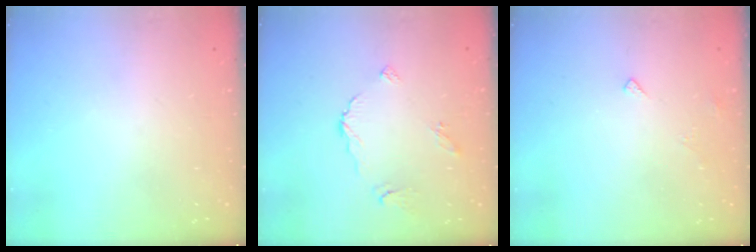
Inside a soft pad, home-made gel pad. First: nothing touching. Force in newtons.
{"total": 5.1, "press": 5.1, "slide": 0.3}
{"total": 3.5, "press": 3.5, "slide": 0.4}